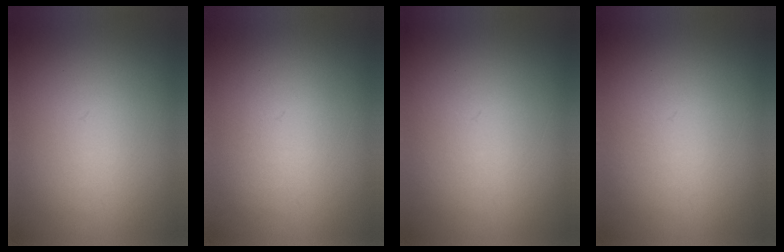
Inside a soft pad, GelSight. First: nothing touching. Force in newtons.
{"total": 1.4}
{"total": 1.3}
{"total": 1.1}